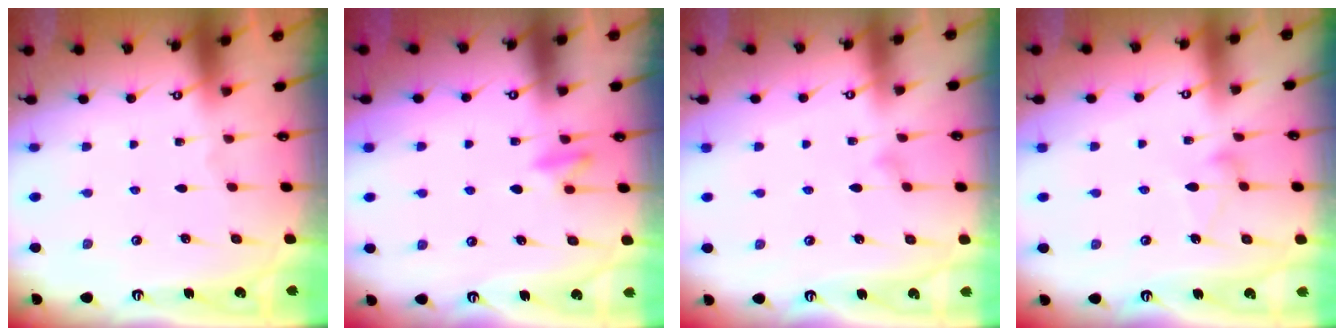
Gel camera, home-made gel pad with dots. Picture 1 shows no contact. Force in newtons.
{"total": 7.7, "press": 7.6, "slide": 1.1}
{"total": 6.9, "press": 6.9, "slide": 0.3}
{"total": 7.6, "press": 7.6, "slide": 0.5}